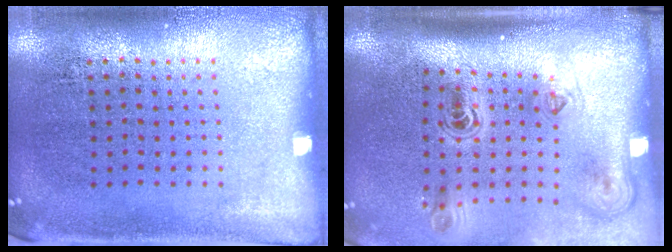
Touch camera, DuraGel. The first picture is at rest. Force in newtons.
{"total": 2.3, "press": 1.5, "slide": 1.7}